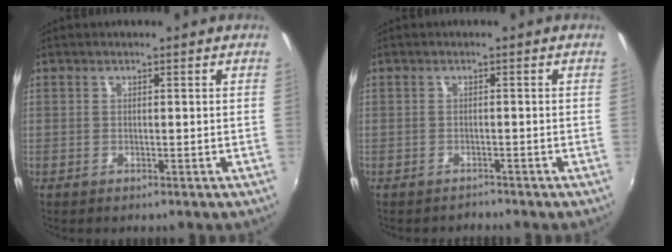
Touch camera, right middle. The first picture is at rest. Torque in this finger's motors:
{"motor_torque": [-0.05, -0.07, -0.20, -0.01]}